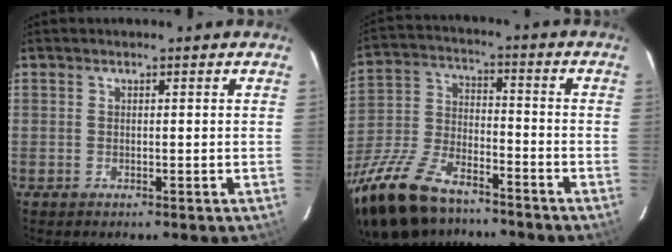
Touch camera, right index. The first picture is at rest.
{"total": 24.6, "force": [-18.2, 10.3, 13.0], "torque": [-0.290, -0.027, -0.316]}